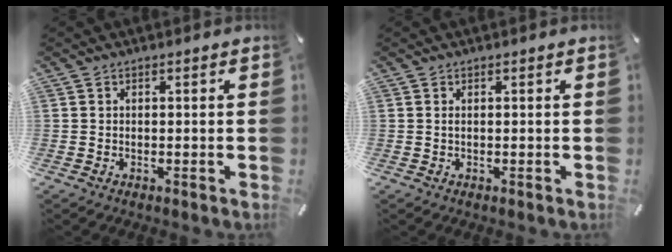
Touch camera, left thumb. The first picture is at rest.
{"total": 0.6, "force": [0.1, 0.1, 0.6], "torque": [-0.012, -0.001, 0.001]}